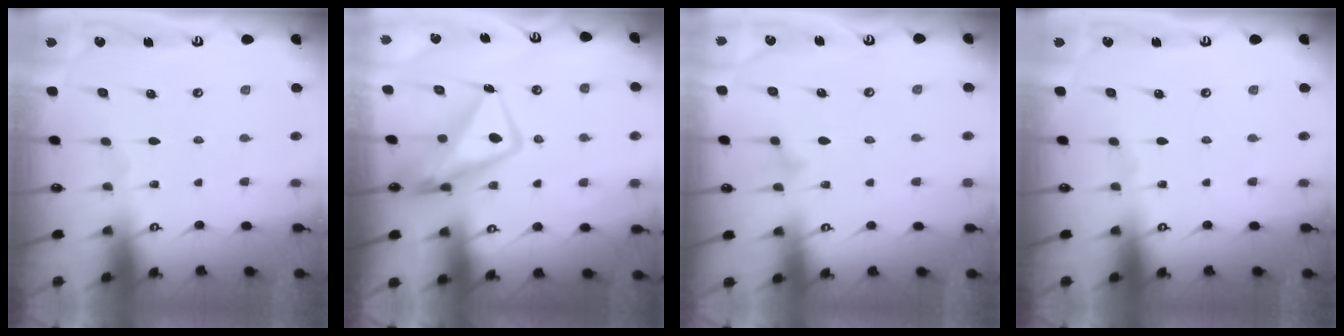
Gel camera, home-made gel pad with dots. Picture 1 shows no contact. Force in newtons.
{"total": 12.6, "press": 12.5, "slide": 1.2}
{"total": 7.3, "press": 7.2, "slide": 0.6}
{"total": 0.0}